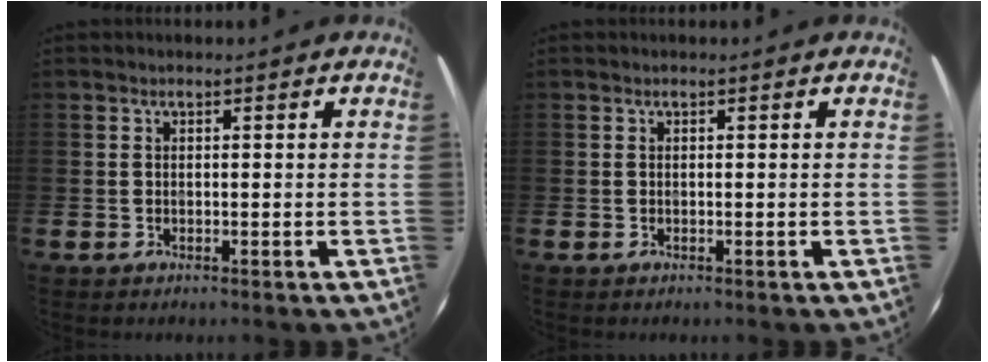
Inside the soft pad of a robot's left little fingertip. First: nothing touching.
{"total": 0.0}